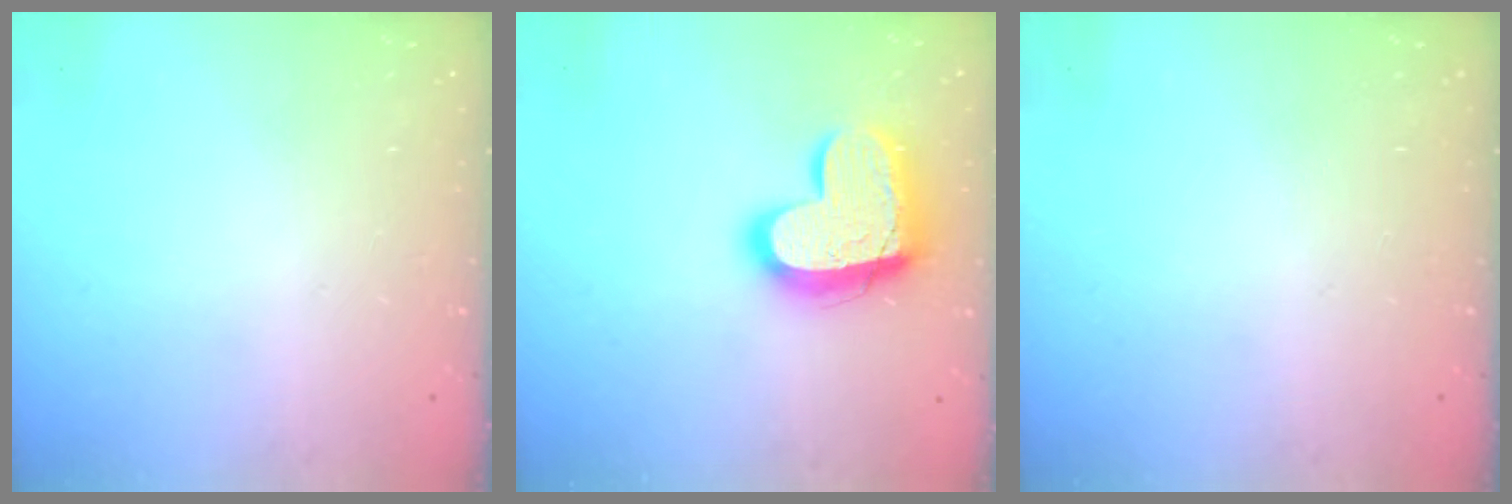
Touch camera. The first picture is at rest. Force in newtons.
{"total": 17.5, "press": 17.4, "slide": 1.3}
{"total": 0.0}